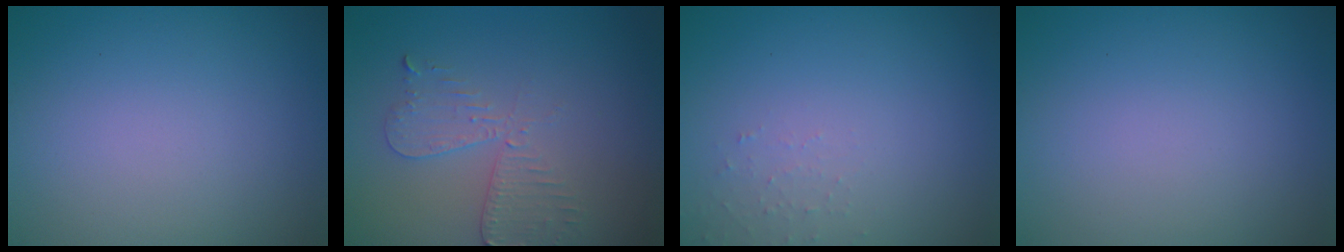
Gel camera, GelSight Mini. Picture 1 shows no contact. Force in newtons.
{"total": 2.7, "press": 2.4, "slide": 1.1}
{"total": 1.1, "press": 1.0, "slide": 0.2}
{"total": 0.0}